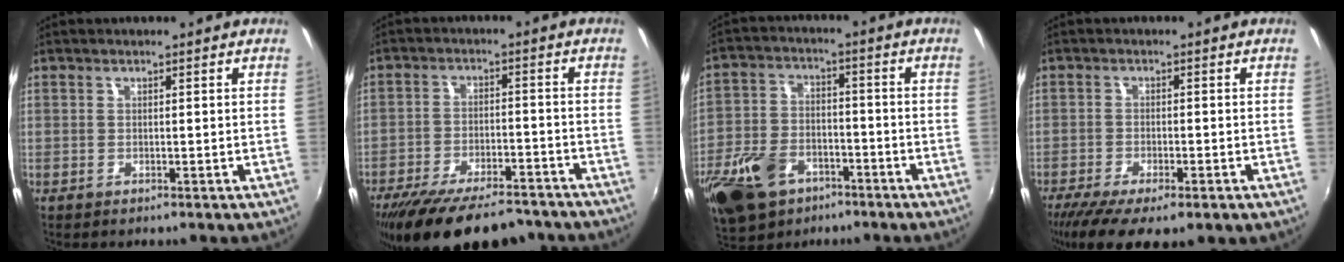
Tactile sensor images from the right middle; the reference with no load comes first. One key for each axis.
{"total": 19.6, "fx": -15.9, "fy": 6.2, "fz": 9.7, "tx": -0.187, "ty": -0.027, "tz": -0.232}
{"total": 15.9, "fx": -8.9, "fy": 9.8, "fz": 8.7, "tx": -0.210, "ty": -0.011, "tz": -0.156}
{"total": 11.1, "fx": -7.4, "fy": 3.4, "fz": 7.5, "tx": -0.161, "ty": -0.046, "tz": -0.119}